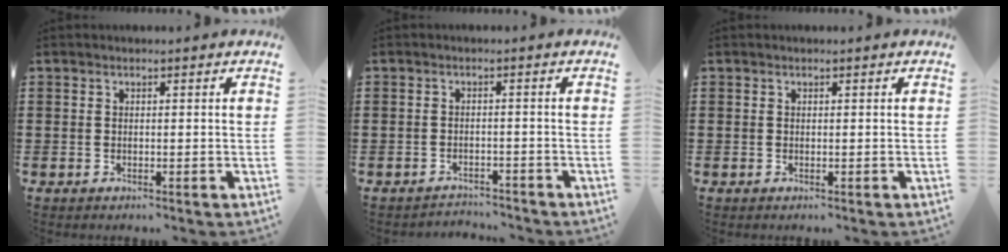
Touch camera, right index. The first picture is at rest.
{"total": 2.2, "force": [-2.2, 0.2, -0.2], "torque": [-0.004, 0.000, -0.050]}
{"total": 0.0}